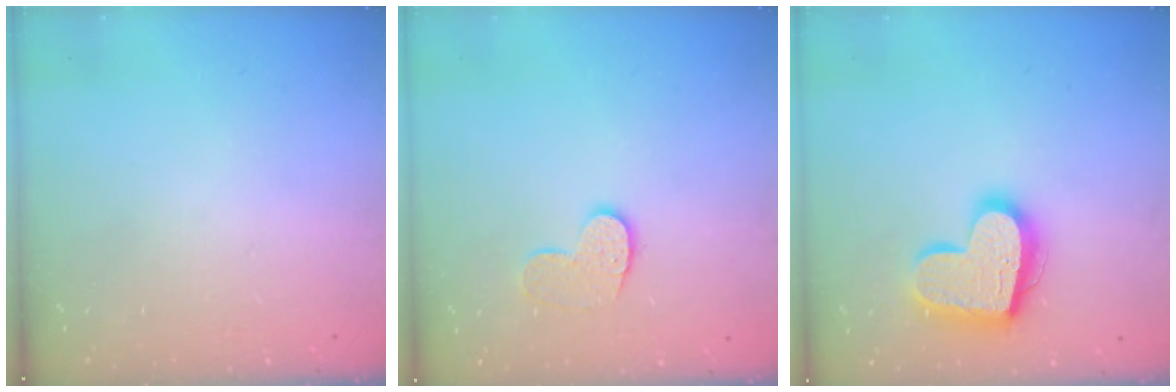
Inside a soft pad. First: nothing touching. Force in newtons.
{"total": 8.3, "press": 8.3, "slide": 0.4}
{"total": 17.4, "press": 17.3, "slide": 1.4}